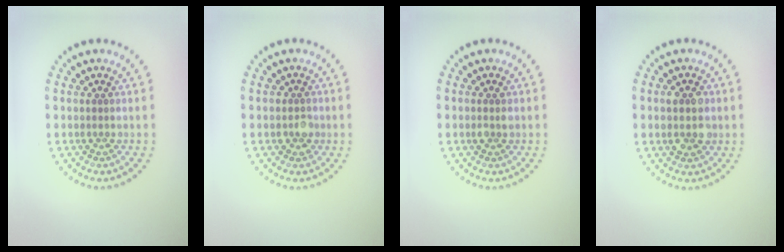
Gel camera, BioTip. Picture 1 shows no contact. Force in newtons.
{"total": 1.4, "press": 1.3, "slide": 0.7}
{"total": 1.1, "press": 1.0, "slide": 0.4}
{"total": 2.8, "press": 2.8, "slide": 0.3}